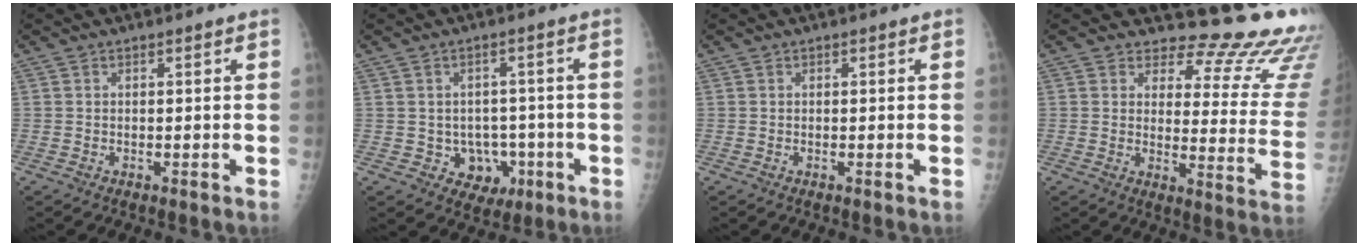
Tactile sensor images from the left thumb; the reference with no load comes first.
{"total": 6.5, "force": [-1.7, 5.8, 2.5], "torque": [-0.002, 0.016, -0.012]}
{"total": 0.0}
{"total": 18.0, "force": [17.2, 4.4, 3.4], "torque": [0.009, -0.183, 0.178]}